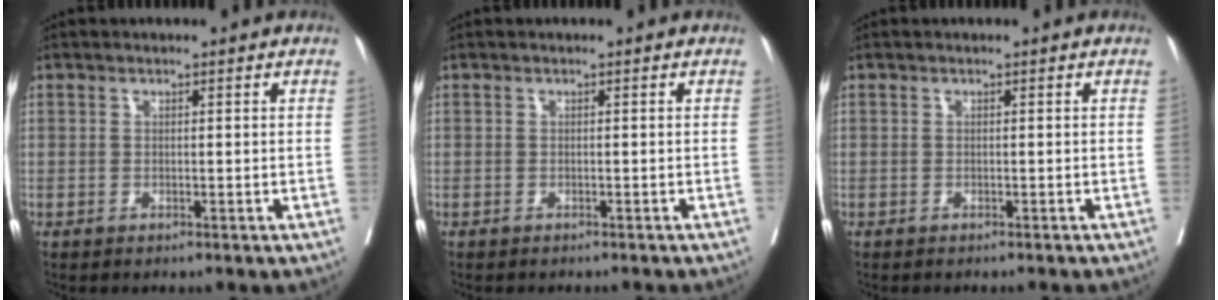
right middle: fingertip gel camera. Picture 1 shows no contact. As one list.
[{"total": 2.2, "force": [-2.1, 0.2, 0.6], "torque": [-0.009, -0.001, -0.026]}, {"total": 1.5, "force": [-1.4, 0.1, 0.5], "torque": [-0.007, 0.000, -0.019]}]